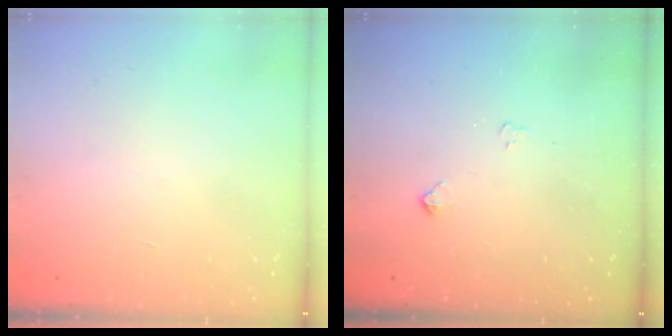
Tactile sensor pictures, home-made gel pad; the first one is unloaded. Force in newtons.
{"total": 4.0, "press": 3.9, "slide": 0.7}